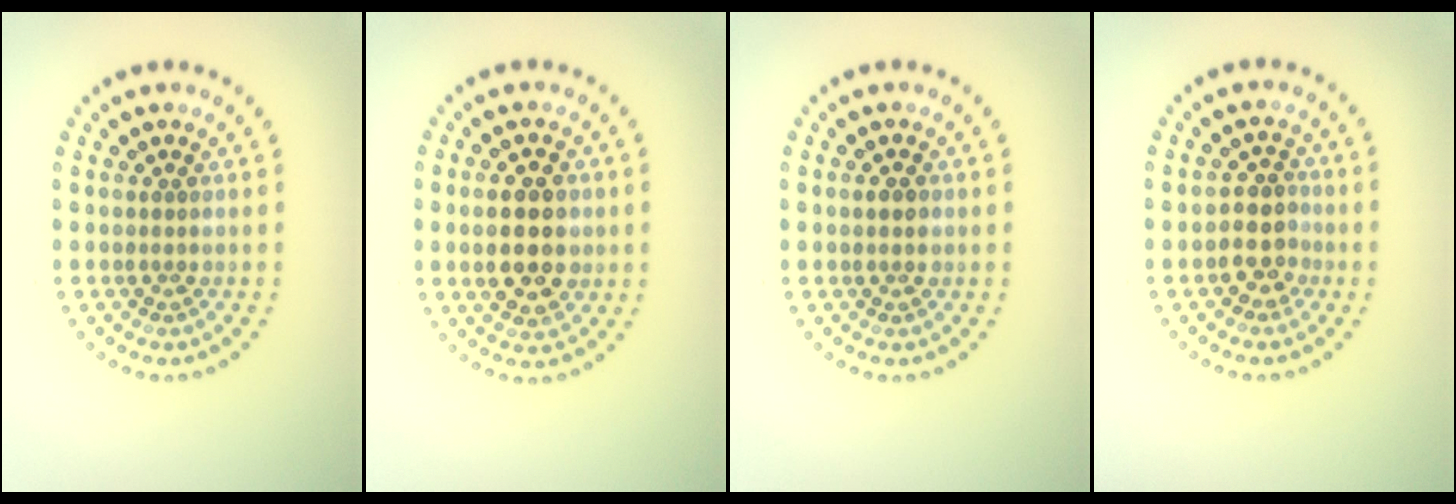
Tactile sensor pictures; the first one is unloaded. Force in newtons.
{"total": 5.2, "press": 5.2, "slide": 0.2}
{"total": 1.4, "press": 1.4, "slide": 0.2}
{"total": 2.7, "press": 2.4, "slide": 1.1}